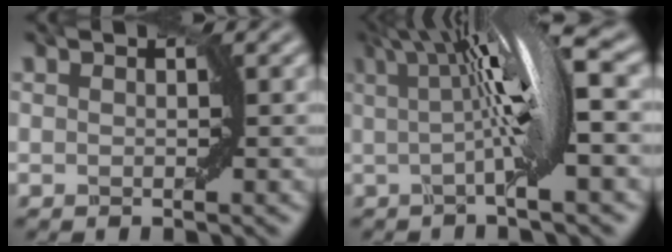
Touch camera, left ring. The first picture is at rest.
{"total": 7.2, "force": [0.9, 1.4, 7.1], "torque": [-0.109, 0.006, 0.011]}